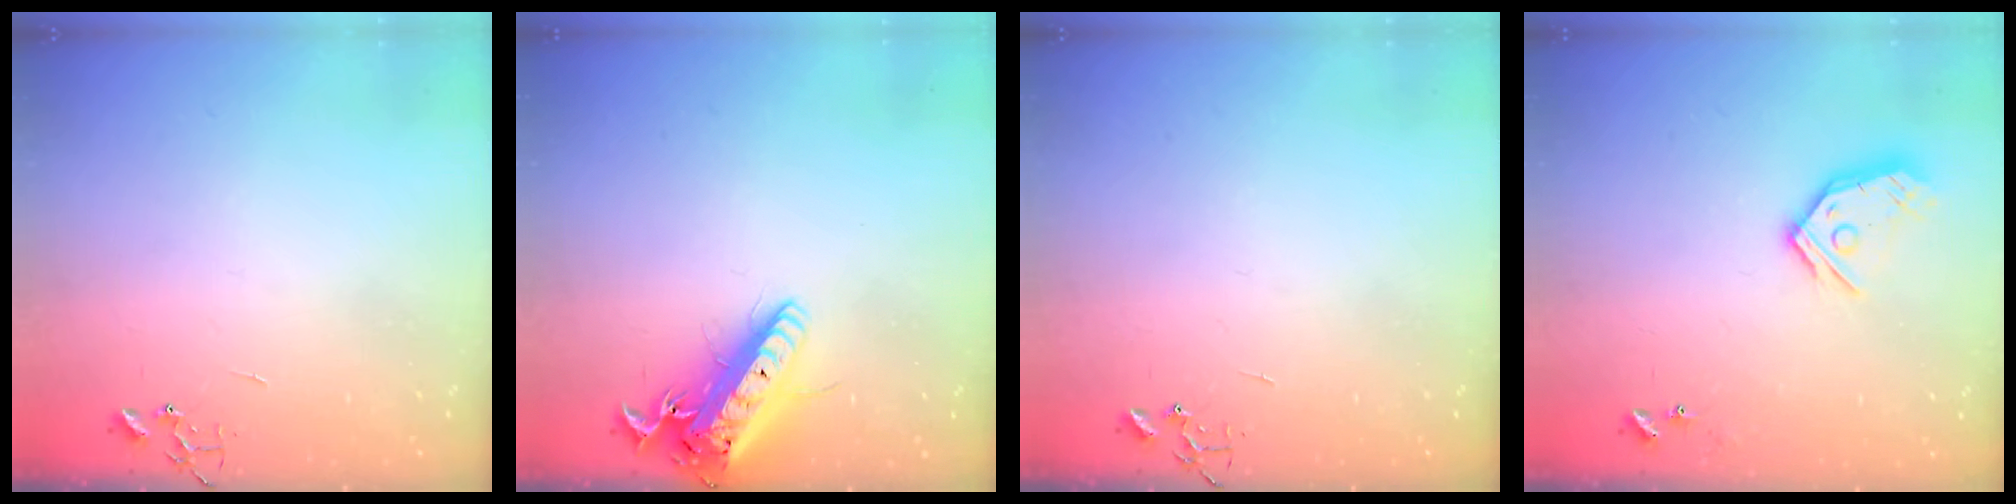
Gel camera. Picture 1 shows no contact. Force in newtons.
{"total": 19.0, "press": 18.6, "slide": 3.8}
{"total": 0.0}
{"total": 13.2, "press": 13.1, "slide": 1.6}